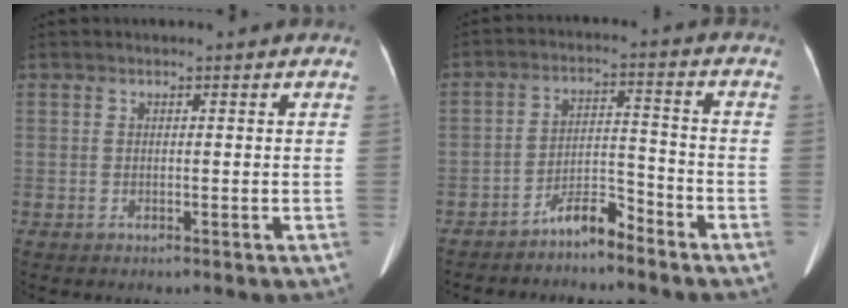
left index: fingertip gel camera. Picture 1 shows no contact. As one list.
[{"total": 5.2, "force": [-4.6, 0.9, 2.2], "torque": [-0.037, 0.004, -0.083]}]